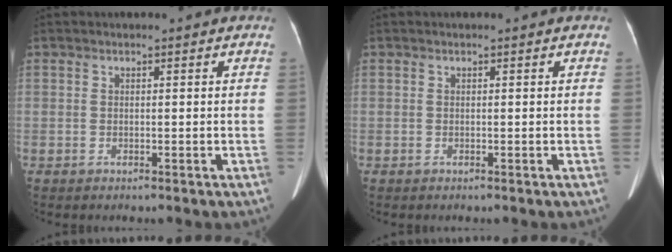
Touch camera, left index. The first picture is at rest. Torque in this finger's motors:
{"motor_torque": [0.00, 0.00, 0.00, 0.00]}